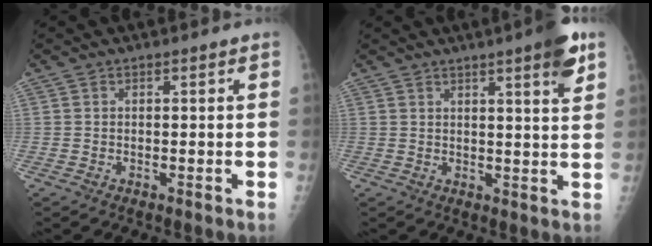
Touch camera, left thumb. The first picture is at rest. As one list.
[{"total": 7.1, "force": [4.1, 0.8, 5.7], "torque": [-0.070, -0.018, 0.052]}]